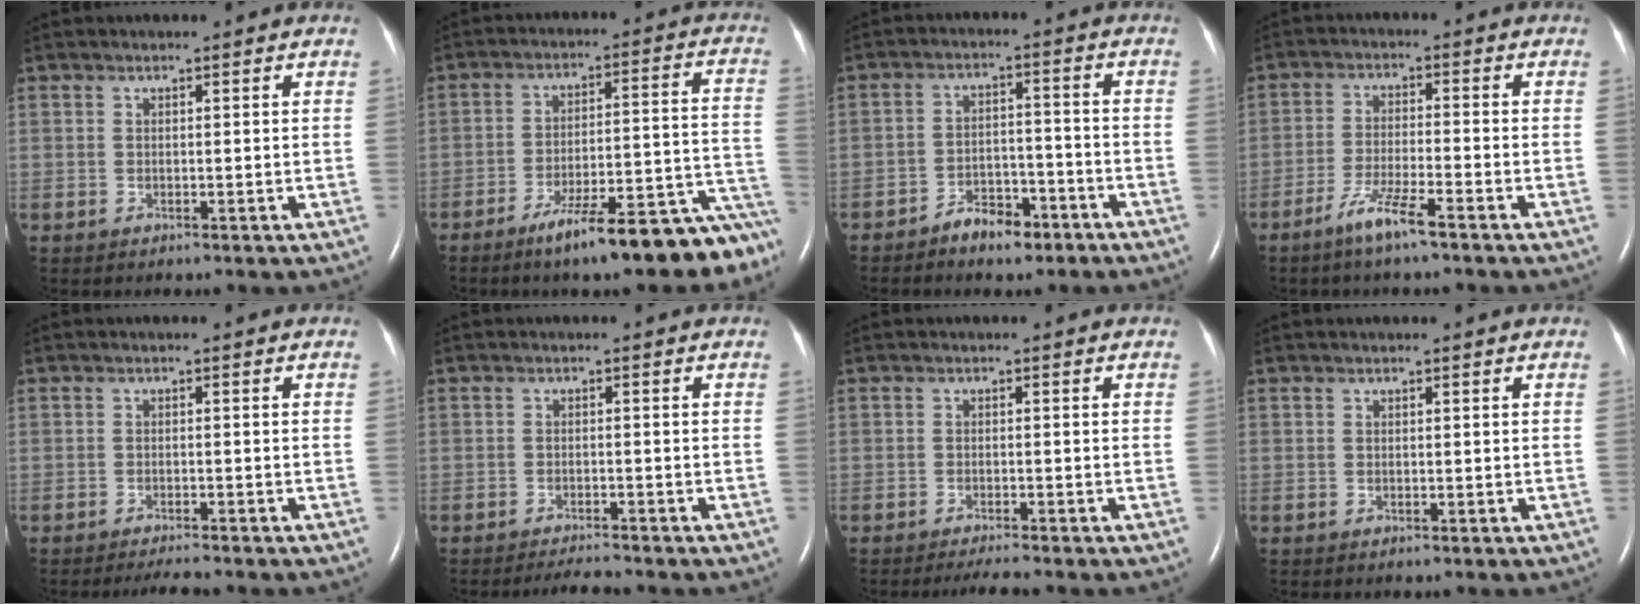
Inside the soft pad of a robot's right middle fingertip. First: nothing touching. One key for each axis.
{"total": 17.3, "fx": -13.6, "fy": 2.5, "fz": 10.4, "tx": -0.078, "ty": 0.051, "tz": -0.200}
{"total": 5.7, "fx": -4.3, "fy": 2.5, "fz": 2.8, "tx": -0.045, "ty": 0.013, "tz": -0.066}
{"total": 5.6, "fx": -4.0, "fy": -0.2, "fz": 4.0, "tx": -0.082, "ty": -0.010, "tz": -0.080}
{"total": 2.8, "fx": -2.5, "fy": 0.0, "fz": 1.1, "tx": -0.021, "ty": -0.008, "tz": -0.037}
{"total": 2.7, "fx": -2.6, "fy": -0.3, "fz": 0.5, "tx": -0.016, "ty": -0.014, "tz": -0.041}
{"total": 2.9, "fx": -2.5, "fy": -0.3, "fz": 1.3, "tx": -0.025, "ty": -0.009, "tz": -0.041}
{"total": 0.0}